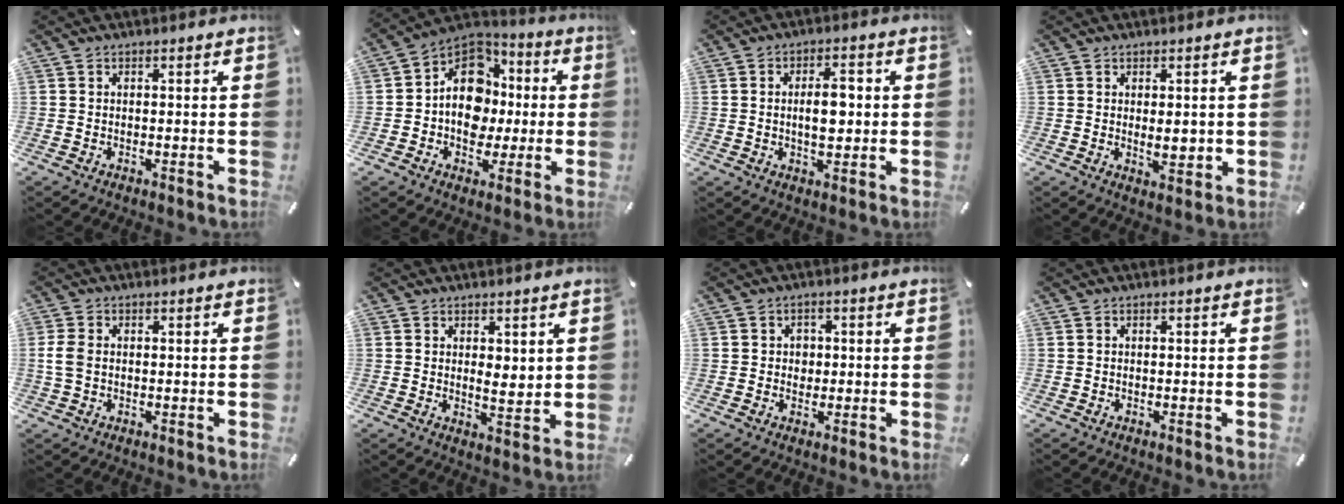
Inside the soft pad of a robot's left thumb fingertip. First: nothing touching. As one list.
[{"total": 14.4, "force": [-0.8, 12.2, 7.6], "torque": [-0.136, 0.011, -0.012]}, {"total": 7.6, "force": [0.2, 3.9, 6.5], "torque": [-0.103, 0.001, -0.003]}, {"total": 4.1, "force": [0.6, 2.0, 3.5], "torque": [-0.044, -0.007, 0.007]}, {"total": 3.7, "force": [0.1, 2.5, 2.7], "torque": [-0.072, -0.002, -0.004]}, {"total": 3.6, "force": [2.1, 2.1, 2.0], "torque": [-0.020, -0.015, 0.034]}, {"total": 2.8, "force": [-0.2, 2.6, 1.0], "torque": [-0.007, 0.000, -0.010]}, {"total": 0.0}]